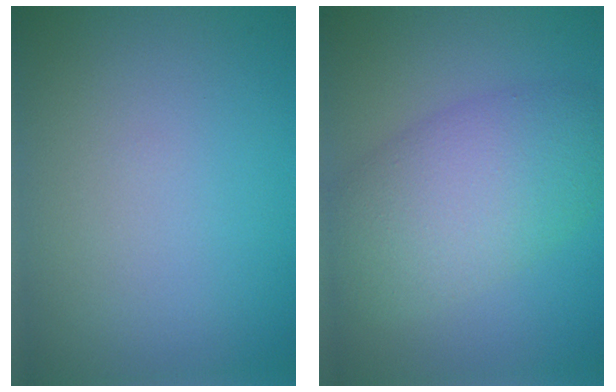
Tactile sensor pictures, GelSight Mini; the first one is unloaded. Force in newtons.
{"total": 8.9, "press": 8.9, "slide": 0.1}